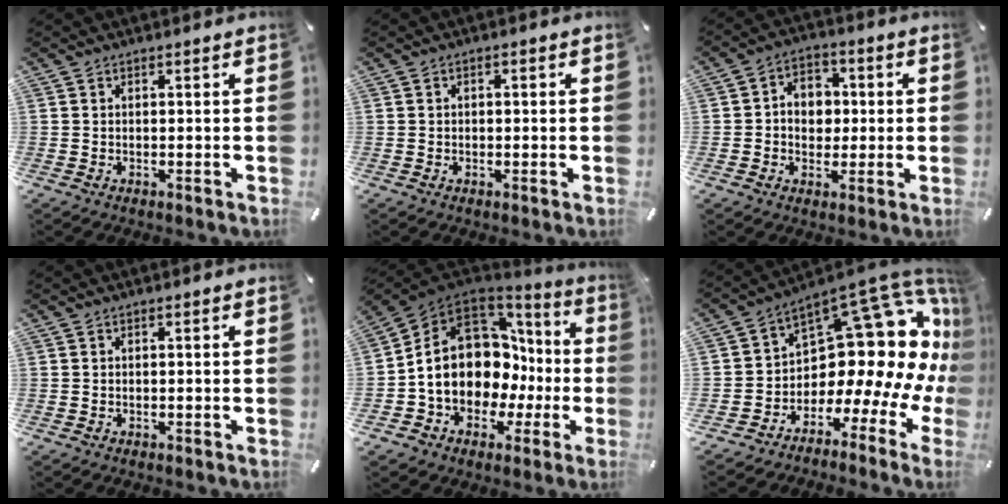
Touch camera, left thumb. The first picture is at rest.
{"total": 0.8, "force": [-0.2, 0.7, 0.4], "torque": [-0.006, 0.005, -0.006]}
{"total": 6.8, "force": [-0.4, 6.0, 3.2], "torque": [-0.053, 0.015, -0.008]}
{"total": 0.0}
{"total": 16.6, "force": [1.0, 13.1, 10.3], "torque": [-0.193, -0.020, 0.026]}
{"total": 18.9, "force": [6.6, 10.5, 14.3], "torque": [-0.207, -0.089, 0.128]}